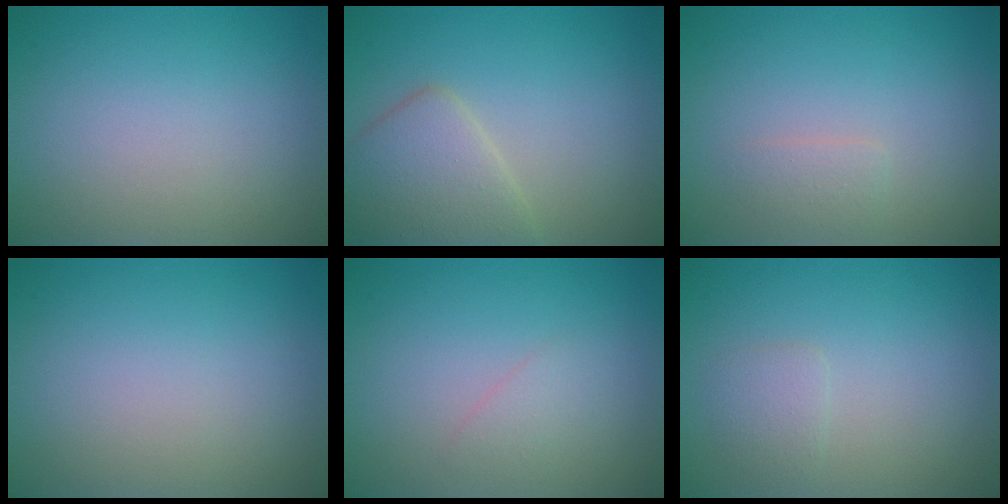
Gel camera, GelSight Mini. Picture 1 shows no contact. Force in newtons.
{"total": 4.2, "press": 4.2, "slide": 0.3}
{"total": 1.0, "press": 1.0, "slide": 0.0}
{"total": 0.0}
{"total": 1.0, "press": 1.0, "slide": 0.0}
{"total": 1.3, "press": 1.3, "slide": 0.1}